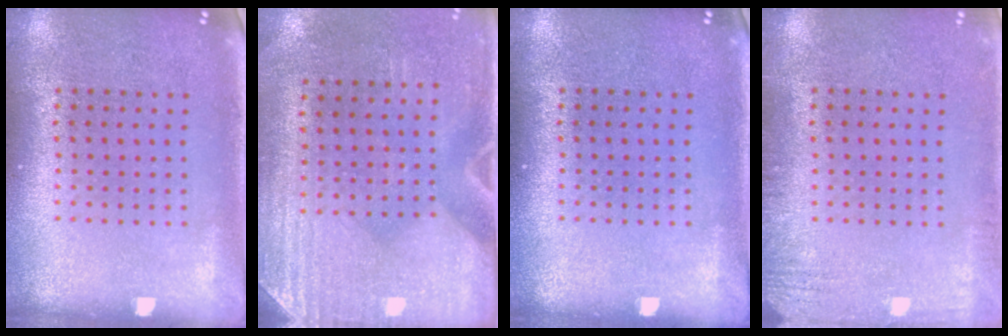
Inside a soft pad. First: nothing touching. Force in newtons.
{"total": 3.0, "press": 2.6, "slide": 1.5}
{"total": 0.0}
{"total": 1.7, "press": 1.7, "slide": 0.2}